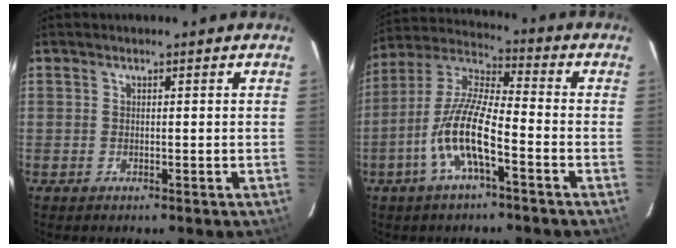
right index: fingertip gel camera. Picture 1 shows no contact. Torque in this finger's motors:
{"motor_torque": [1.45, -0.57, 0.85, 0.21]}